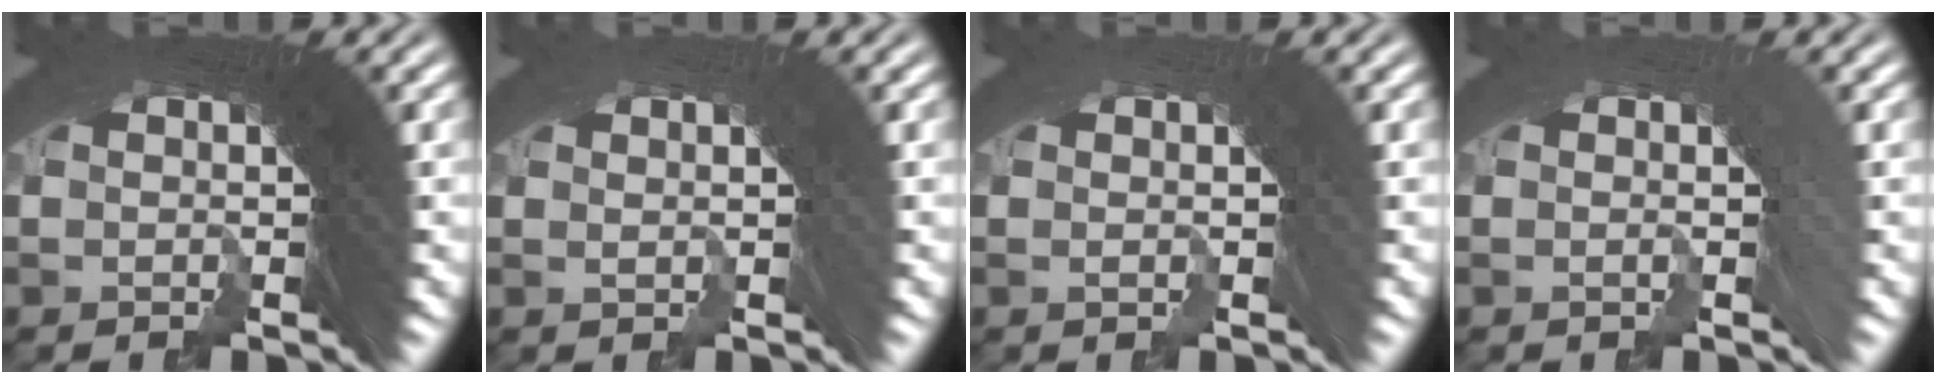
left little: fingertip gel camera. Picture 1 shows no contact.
{"total": 0.8, "force": [0.6, -0.1, 0.4], "torque": [0.007, 0.013, 0.010]}
{"total": 0.7, "force": [-0.2, 0.6, 0.4], "torque": [-0.002, 0.010, -0.008]}
{"total": 1.4, "force": [-0.4, 0.4, 1.2], "torque": [-0.012, 0.015, -0.012]}